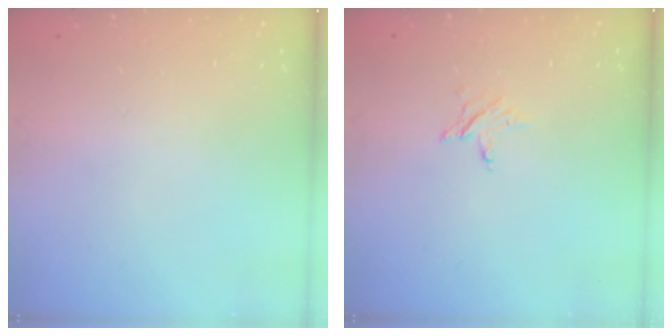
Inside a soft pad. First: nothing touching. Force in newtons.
{"total": 2.7, "press": 2.7, "slide": 0.3}